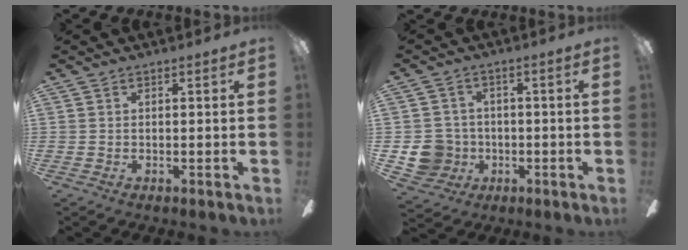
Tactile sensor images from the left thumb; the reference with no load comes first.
{"total": 8.2, "force": [-1.4, 7.8, 1.7], "torque": [-0.062, 0.012, -0.020]}